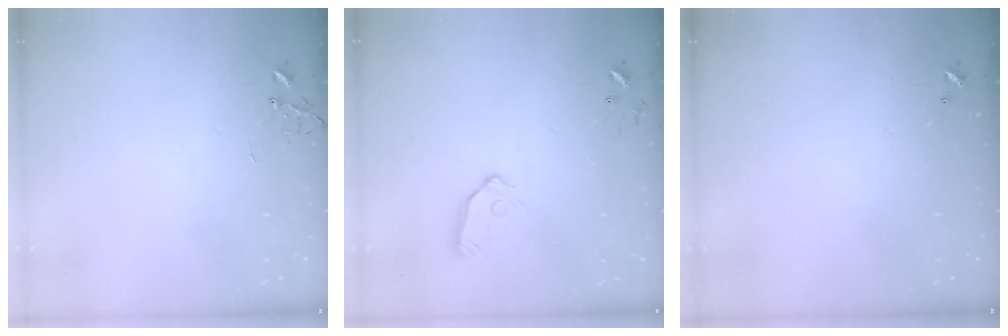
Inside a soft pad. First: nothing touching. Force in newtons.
{"total": 8.0, "press": 8.0, "slide": 0.5}
{"total": 0.0}